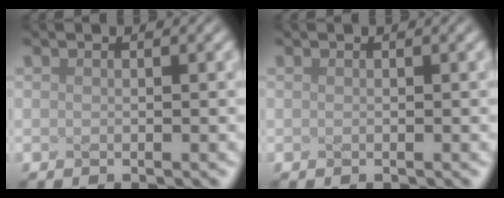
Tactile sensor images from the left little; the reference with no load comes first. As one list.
[{"total": 0.0}]